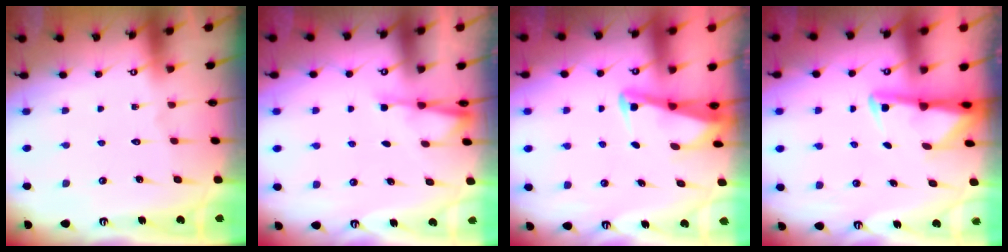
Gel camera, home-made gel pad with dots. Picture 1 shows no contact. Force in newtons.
{"total": 2.2, "press": 2.2, "slide": 0.5}
{"total": 3.0, "press": 3.0, "slide": 0.3}
{"total": 2.8, "press": 2.7, "slide": 0.7}